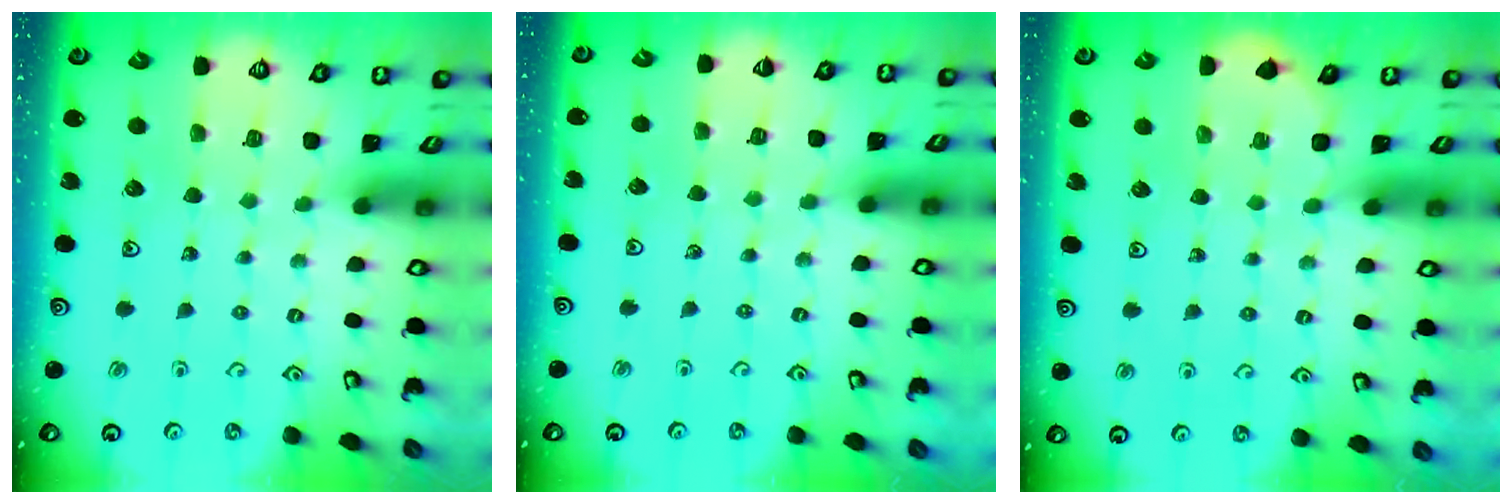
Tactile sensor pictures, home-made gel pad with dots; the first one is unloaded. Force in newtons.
{"total": 2.0, "press": 2.0, "slide": 0.3}
{"total": 2.7, "press": 2.7, "slide": 0.3}